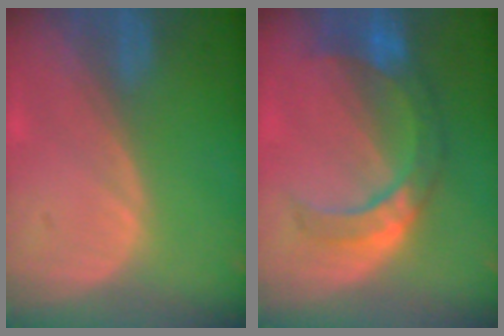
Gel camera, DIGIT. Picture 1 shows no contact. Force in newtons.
{"total": 8.5, "press": 7.7, "slide": 3.4}